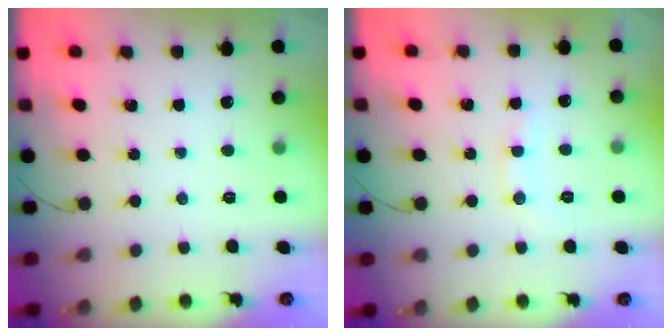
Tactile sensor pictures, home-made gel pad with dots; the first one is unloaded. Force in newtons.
{"total": 7.3, "press": 7.2, "slide": 1.1}